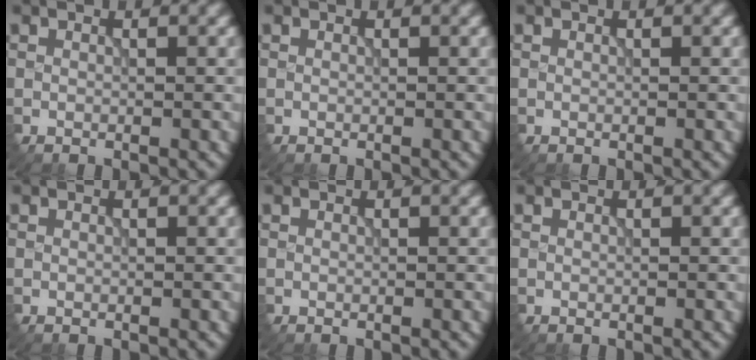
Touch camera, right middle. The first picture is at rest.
{"total": 0.0}
{"total": 0.0}
{"total": 0.0}
{"total": 0.0}
{"total": 0.0}